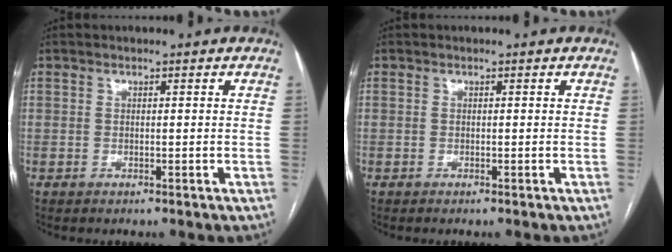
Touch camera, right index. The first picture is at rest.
{"total": 0.0}